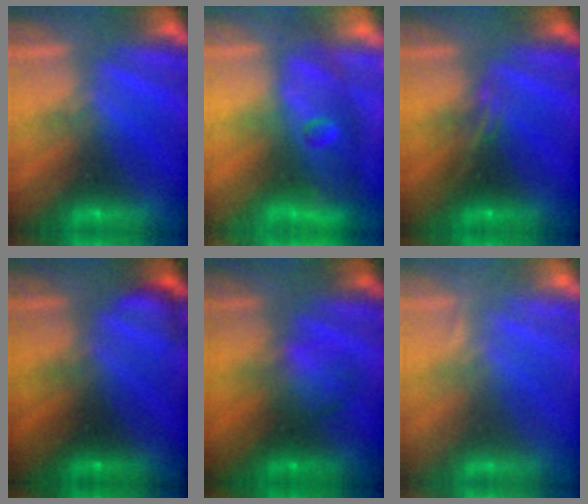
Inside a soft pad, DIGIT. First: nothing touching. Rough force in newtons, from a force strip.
{"total": 11.4}
{"total": 2.3}
{"total": 2.3}
{"total": 2.0}
{"total": 2.2}